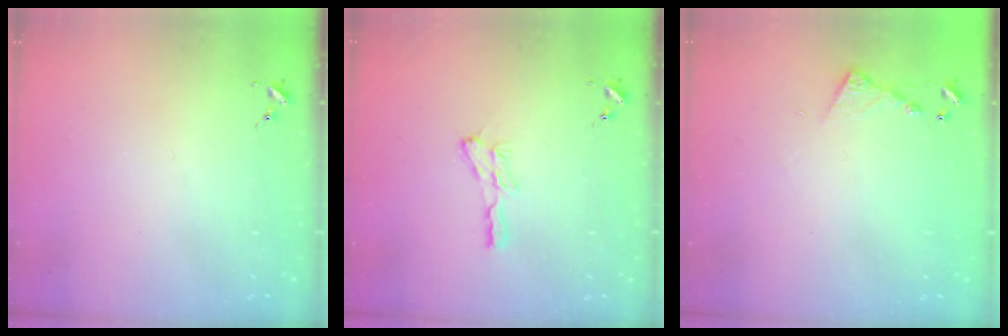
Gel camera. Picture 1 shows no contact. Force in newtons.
{"total": 6.7, "press": 6.6, "slide": 0.4}
{"total": 4.7, "press": 4.6, "slide": 0.5}